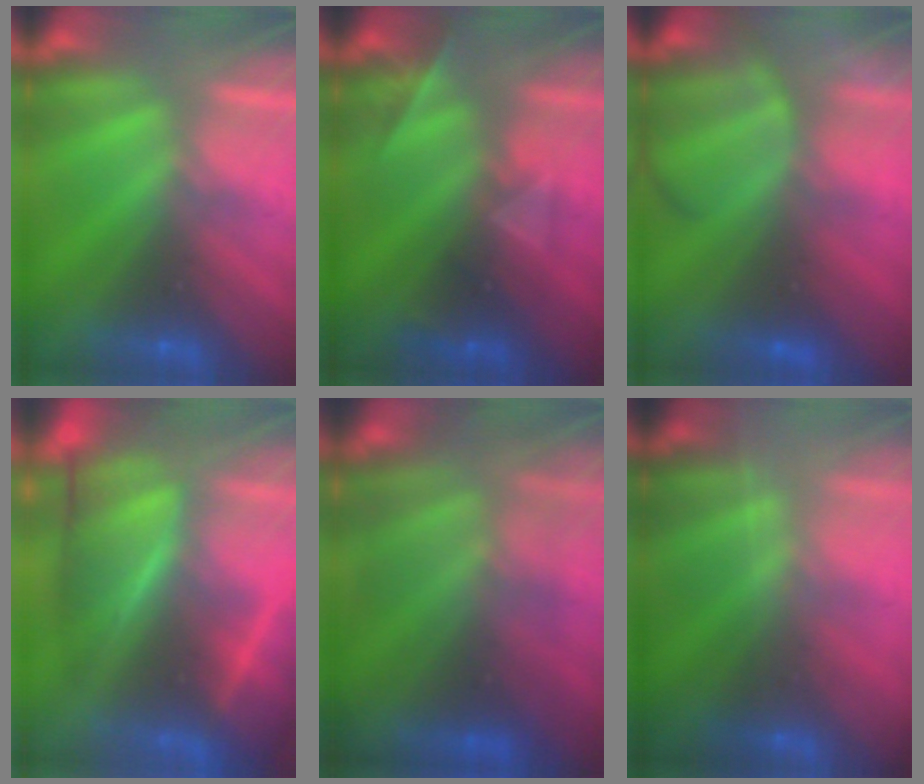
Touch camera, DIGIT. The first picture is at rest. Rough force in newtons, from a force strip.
{"total": 2.3}
{"total": 7.6}
{"total": 7.5}
{"total": 5.7}
{"total": 1.8}